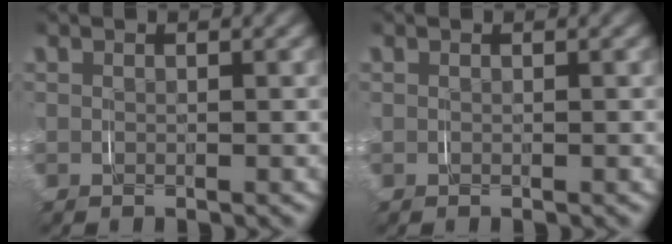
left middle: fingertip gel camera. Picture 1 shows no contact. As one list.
[{"total": 0.0}]